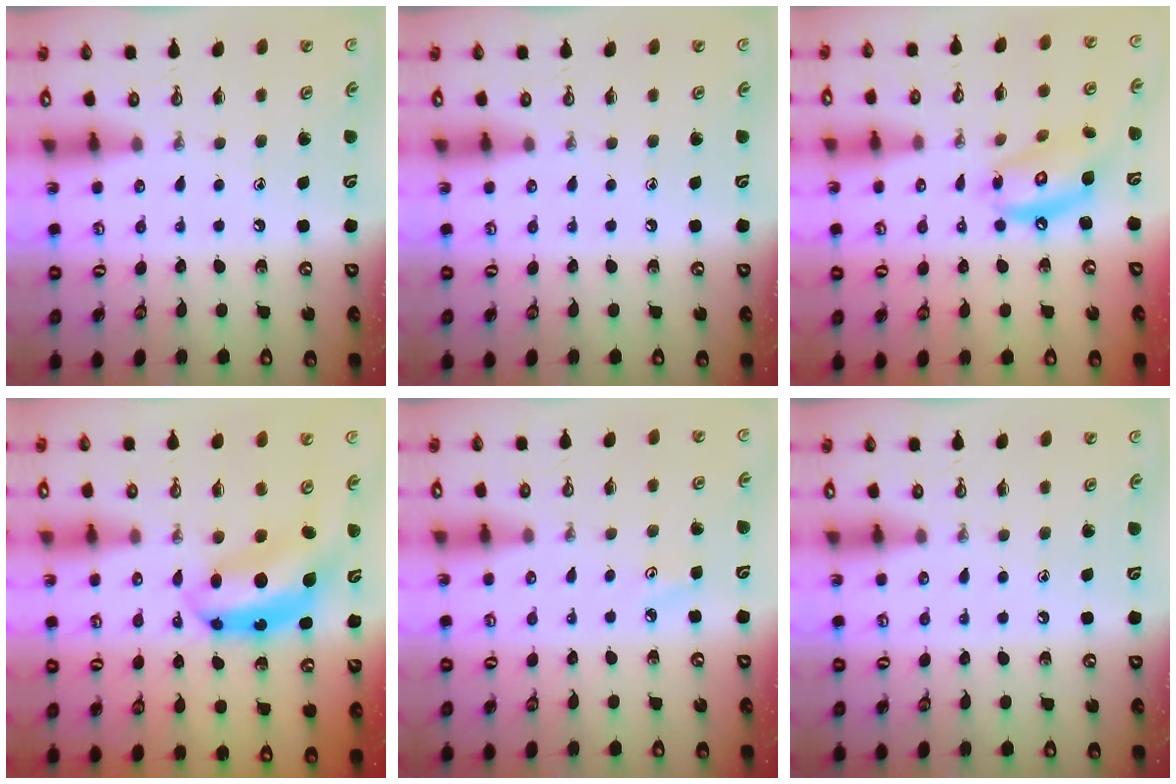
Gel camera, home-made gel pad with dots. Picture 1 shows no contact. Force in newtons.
{"total": 0.0}
{"total": 12.6, "press": 12.5, "slide": 1.1}
{"total": 7.6, "press": 7.6, "slide": 0.8}
{"total": 2.9, "press": 2.9, "slide": 0.3}
{"total": 0.0}